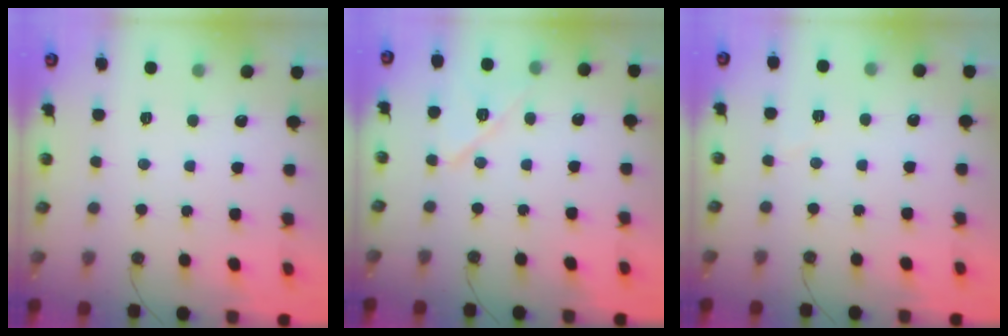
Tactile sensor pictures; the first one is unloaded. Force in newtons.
{"total": 9.8, "press": 8.7, "slide": 4.7}
{"total": 2.7, "press": 2.5, "slide": 1.1}